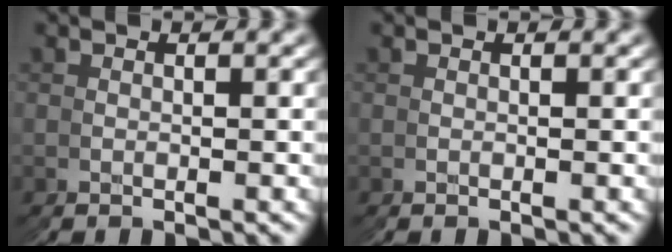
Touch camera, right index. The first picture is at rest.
{"total": 0.0}